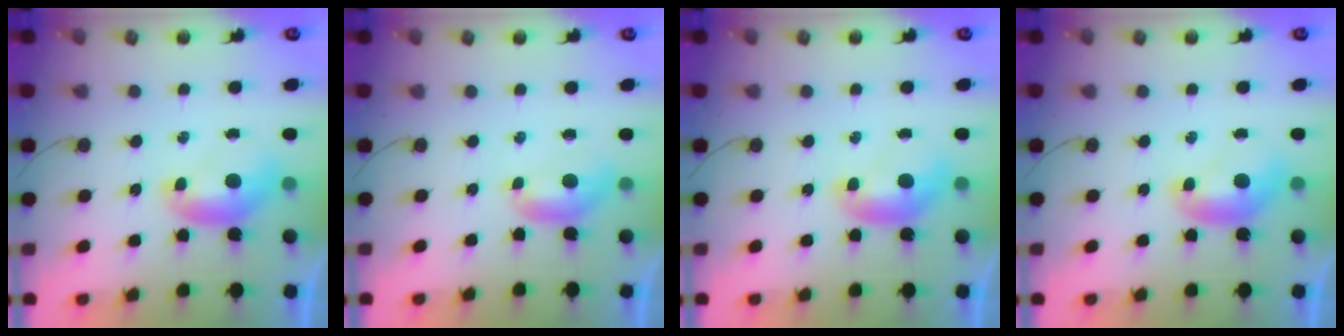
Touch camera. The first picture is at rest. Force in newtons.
{"total": 1.7, "press": 1.6, "slide": 0.4}
{"total": 0.0}
{"total": 0.0}